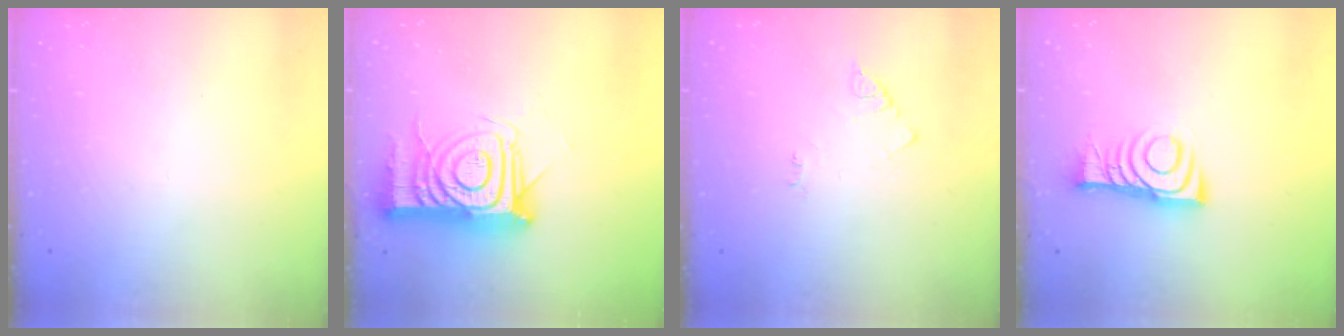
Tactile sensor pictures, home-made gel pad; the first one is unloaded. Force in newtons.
{"total": 16.2, "press": 16.2, "slide": 1.1}
{"total": 2.7, "press": 2.7, "slide": 0.4}
{"total": 9.1, "press": 9.1, "slide": 0.4}